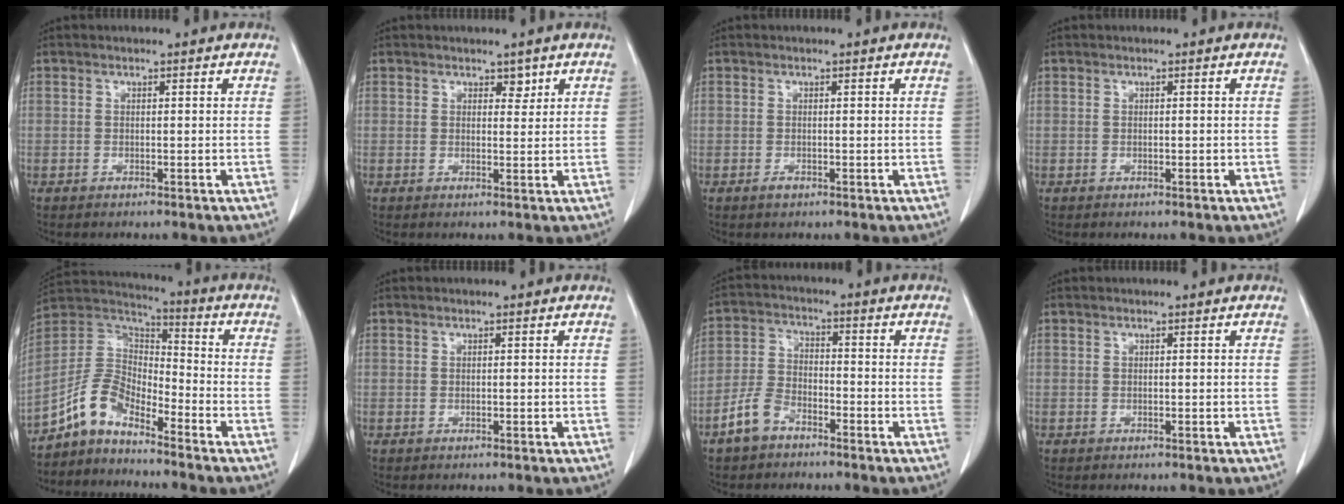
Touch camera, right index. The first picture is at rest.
{"total": 2.6, "force": [1.5, 1.7, 1.3], "torque": [-0.026, 0.007, 0.029]}
{"total": 1.6, "force": [-0.6, 1.1, 1.0], "torque": [-0.016, 0.001, -0.006]}
{"total": 0.8, "force": [-0.1, 0.5, 0.6], "torque": [-0.018, 0.002, 0.000]}
{"total": 10.2, "force": [-7.5, 4.1, 5.5], "torque": [-0.127, 0.022, -0.151]}
{"total": 0.0}
{"total": 6.9, "force": [-4.4, 3.9, 3.5], "torque": [-0.093, 0.014, -0.086]}
{"total": 0.0}